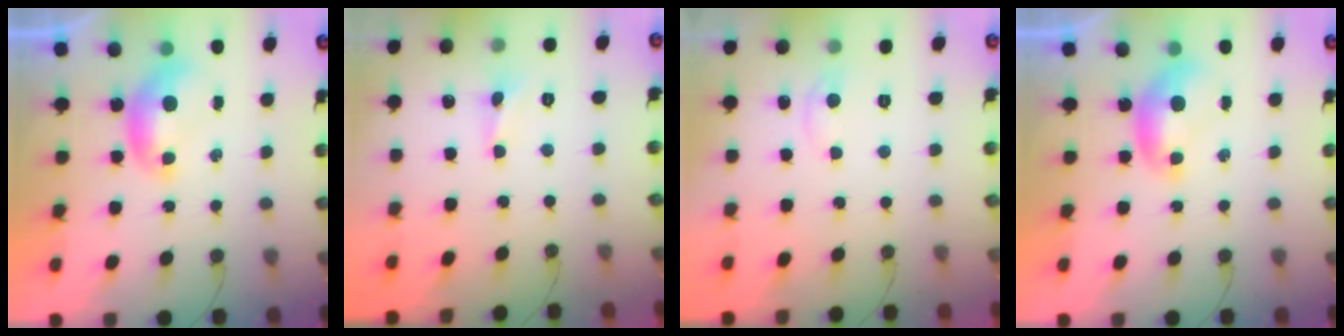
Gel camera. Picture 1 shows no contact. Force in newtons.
{"total": 0.0}
{"total": 1.0, "press": 0.8, "slide": 0.5}
{"total": 0.0}